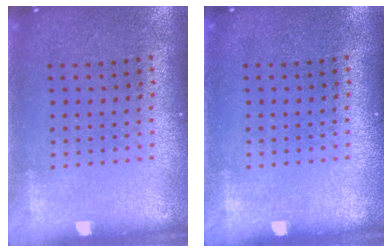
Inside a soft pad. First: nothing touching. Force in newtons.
{"total": 0.0}